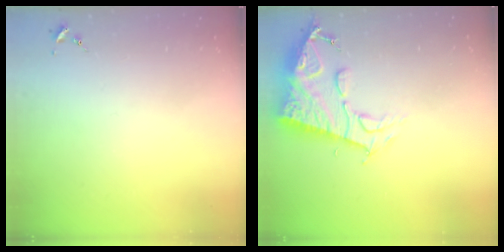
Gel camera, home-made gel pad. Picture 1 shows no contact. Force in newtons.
{"total": 13.8, "press": 13.7, "slide": 1.3}